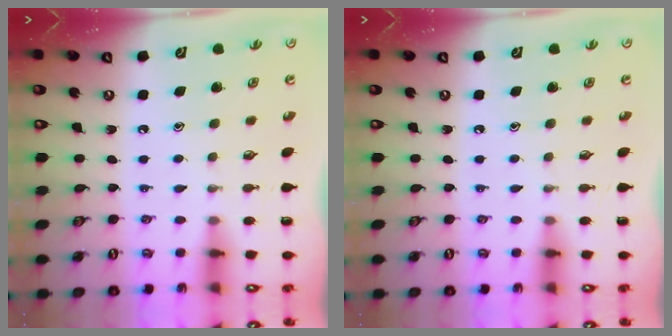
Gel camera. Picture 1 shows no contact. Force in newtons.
{"total": 0.0}